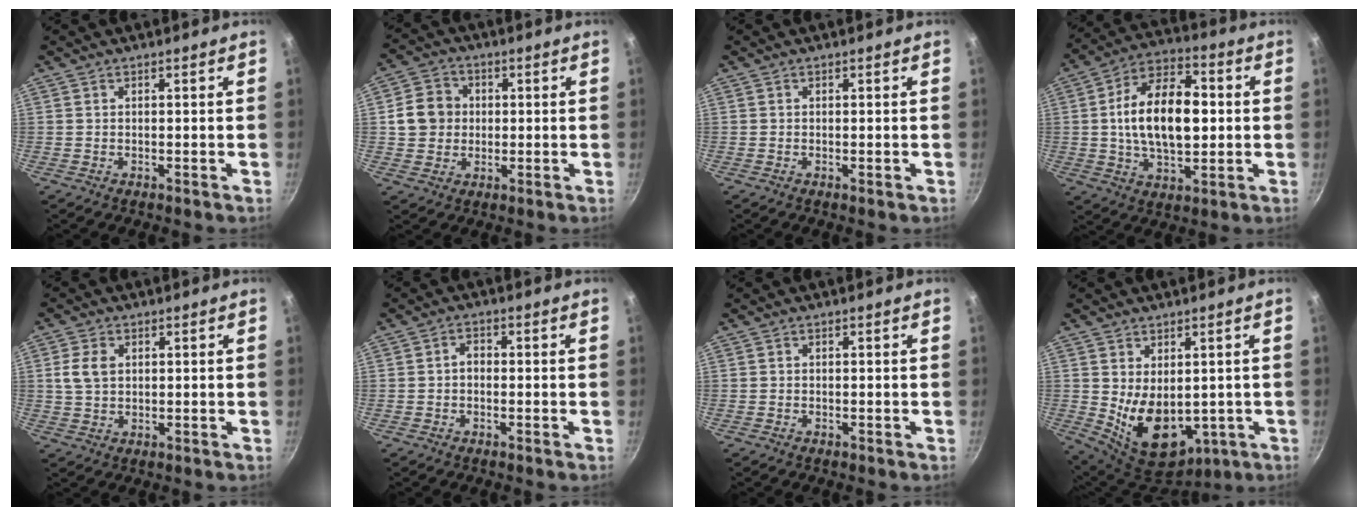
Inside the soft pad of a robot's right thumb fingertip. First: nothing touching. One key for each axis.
{"total": 8.2, "fx": 0.5, "fy": 7.4, "fz": 3.5, "tx": -0.041, "ty": 0.011, "tz": 0.002}
{"total": 0.5, "fx": -0.2, "fy": 0.1, "fz": 0.5, "tx": -0.006, "ty": -0.003, "tz": -0.004}
{"total": 17.6, "fx": 1.0, "fy": 9.7, "fz": 14.6, "tx": -0.229, "ty": 0.015, "tz": 0.013}
{"total": 4.8, "fx": 1.0, "fy": 3.4, "fz": 3.3, "tx": -0.064, "ty": 0.001, "tz": 0.022}
{"total": 2.0, "fx": -0.4, "fy": 1.5, "fz": 1.3, "tx": -0.008, "ty": 0.011, "tz": -0.013}
{"total": 0.0}
{"total": 13.6, "fx": -1.5, "fy": 8.5, "fz": 10.4, "tx": -0.148, "ty": -0.016, "tz": 0.012}